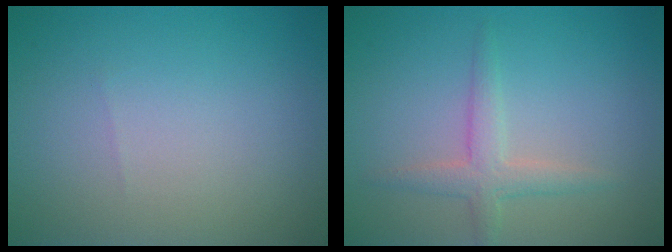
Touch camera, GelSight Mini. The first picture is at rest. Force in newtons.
{"total": 2.5, "press": 2.4, "slide": 0.3}